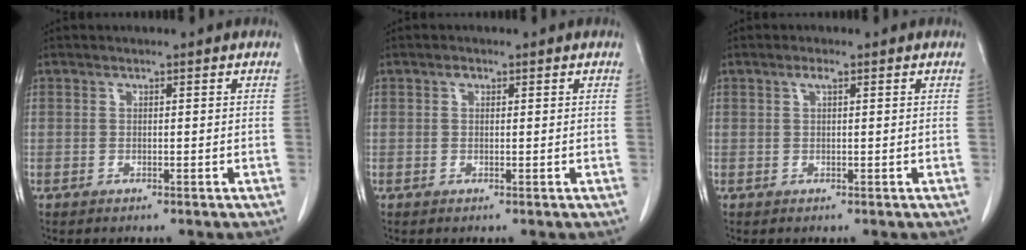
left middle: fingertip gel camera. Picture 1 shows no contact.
{"total": 0.7, "force": [0.4, 0.4, 0.4], "torque": [-0.006, 0.001, 0.005]}
{"total": 1.2, "force": [0.6, 0.1, 1.0], "torque": [-0.022, 0.002, 0.010]}